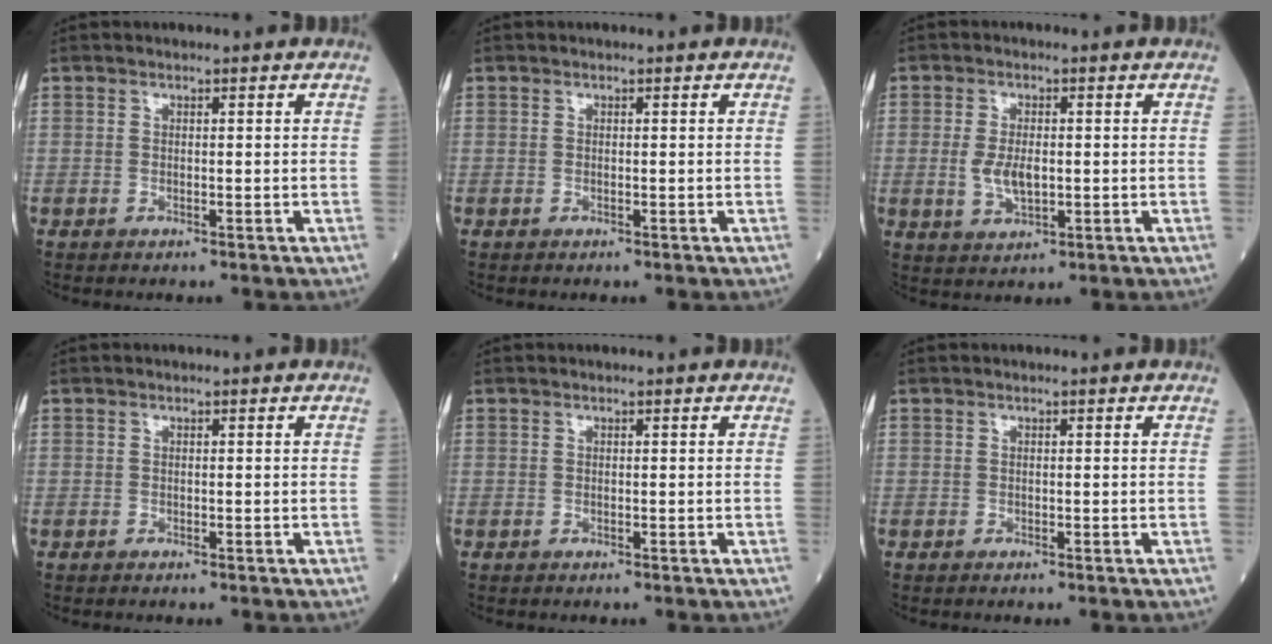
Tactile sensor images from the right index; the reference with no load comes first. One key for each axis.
{"total": 0.0}
{"total": 4.7, "fx": -0.3, "fy": 2.1, "fz": 4.2, "tx": -0.089, "ty": -0.005, "tz": -0.002}
{"total": 0.0}
{"total": 0.0}
{"total": 0.0}